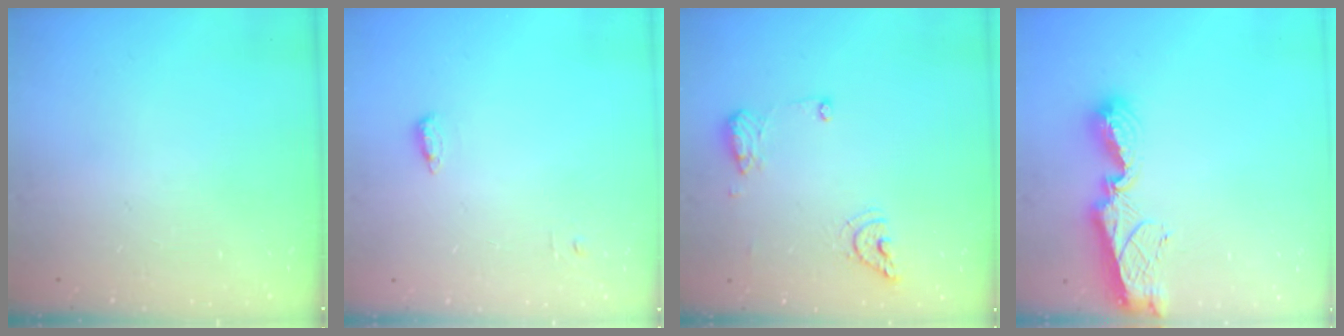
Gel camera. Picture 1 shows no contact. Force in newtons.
{"total": 4.9, "press": 4.8, "slide": 1.0}
{"total": 9.6, "press": 9.5, "slide": 1.4}
{"total": 10.2, "press": 10.1, "slide": 1.1}